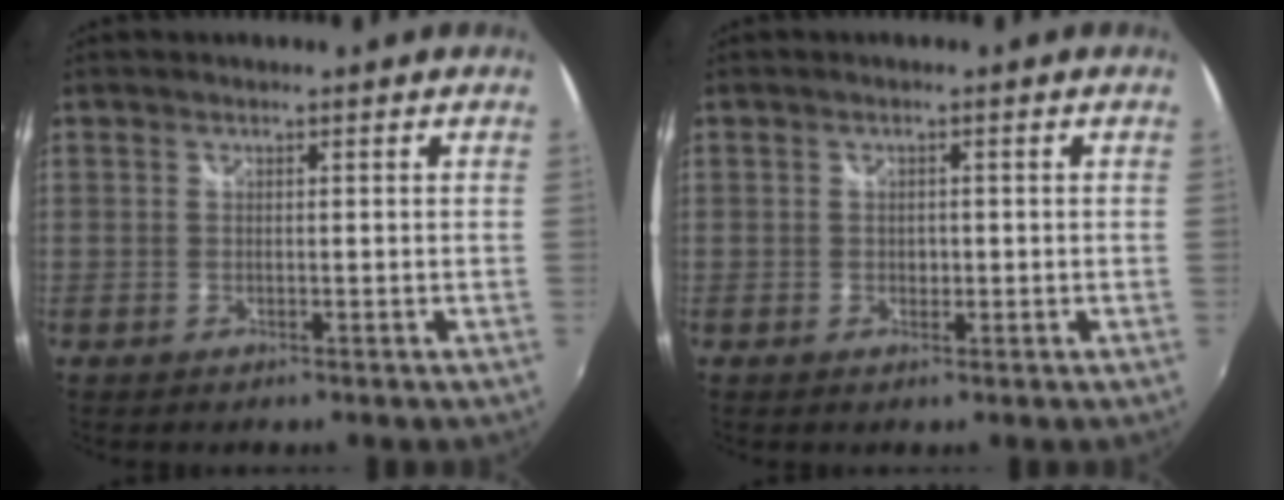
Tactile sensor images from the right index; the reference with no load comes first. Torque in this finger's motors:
{"motor_torque": [-0.29, 0.06, 0.00, -0.01]}